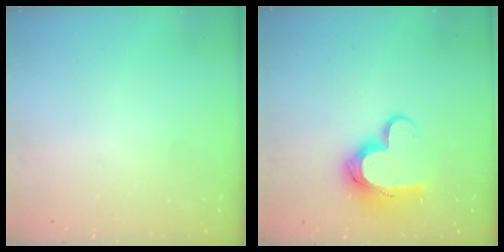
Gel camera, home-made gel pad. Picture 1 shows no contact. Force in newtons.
{"total": 12.2, "press": 12.2, "slide": 1.0}